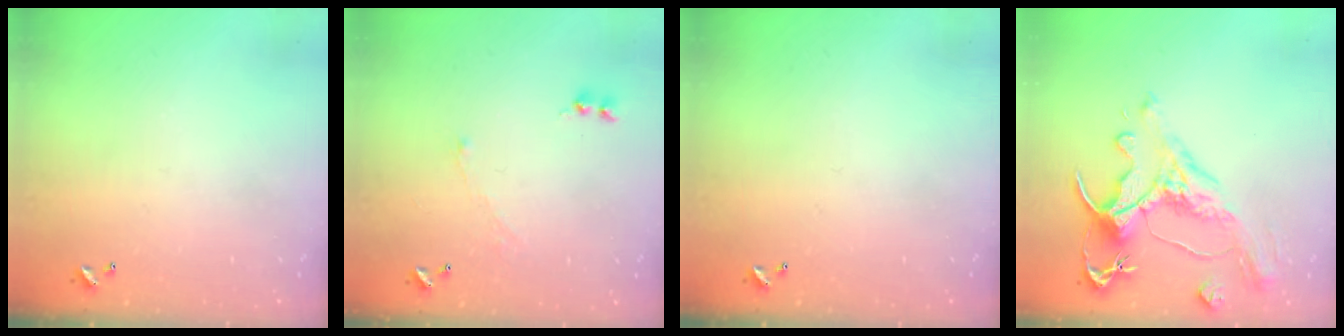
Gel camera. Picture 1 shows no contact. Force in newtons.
{"total": 2.1, "press": 2.0, "slide": 0.7}
{"total": 0.0}
{"total": 1.7, "press": 0.9, "slide": 1.5}